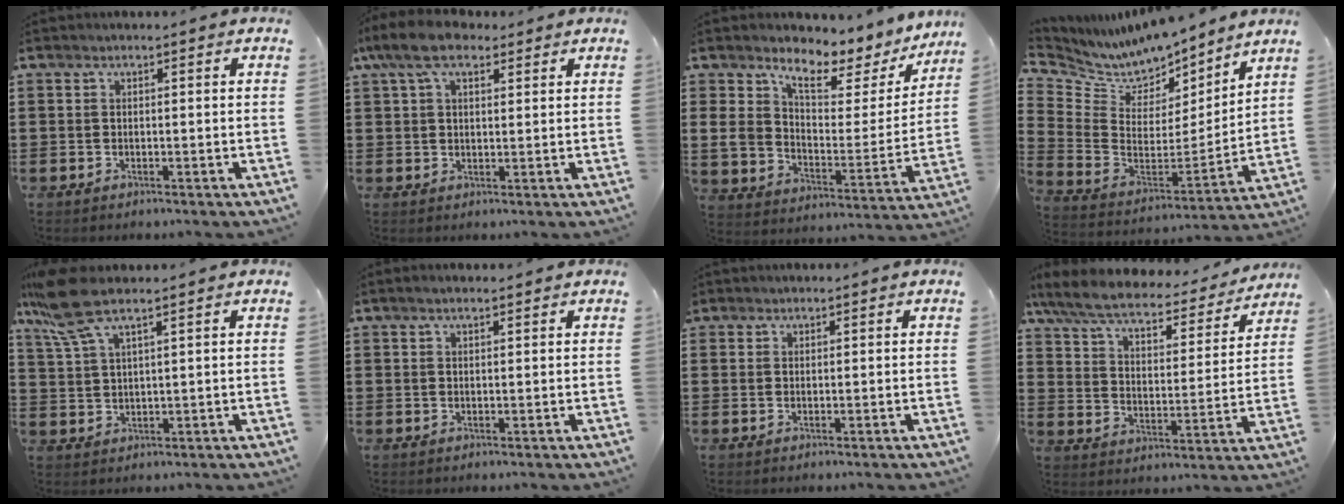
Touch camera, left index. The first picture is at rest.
{"total": 8.2, "force": [5.3, 3.6, 5.1], "torque": [-0.115, 0.006, 0.097]}
{"total": 7.1, "force": [5.5, 3.5, 2.7], "torque": [-0.072, -0.039, 0.093]}
{"total": 6.6, "force": [5.9, 2.8, 0.4], "torque": [-0.054, -0.057, 0.104]}
{"total": 7.5, "force": [5.0, 1.4, 5.4], "torque": [-0.133, -0.007, 0.087]}
{"total": 1.2, "force": [1.0, 0.2, 0.7], "torque": [-0.014, 0.002, 0.017]}
{"total": 0.9, "force": [0.8, 0.6, 0.1], "torque": [-0.004, 0.003, 0.015]}
{"total": 7.1, "force": [6.1, 1.1, 3.5], "torque": [-0.094, -0.037, 0.102]}